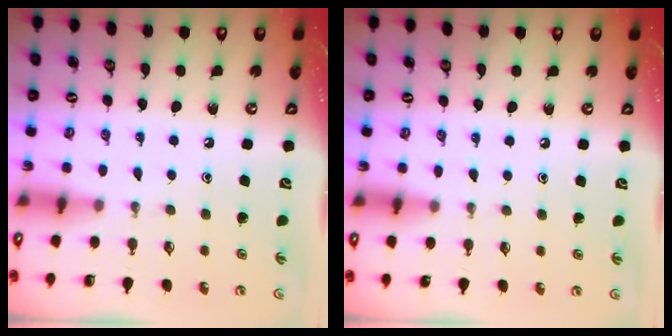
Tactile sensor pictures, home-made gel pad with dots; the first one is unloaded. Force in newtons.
{"total": 4.8, "press": 4.8, "slide": 0.6}